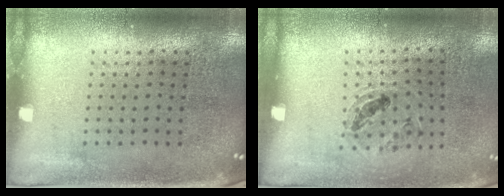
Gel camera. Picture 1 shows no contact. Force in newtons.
{"total": 0.9, "press": 0.9, "slide": 0.3}